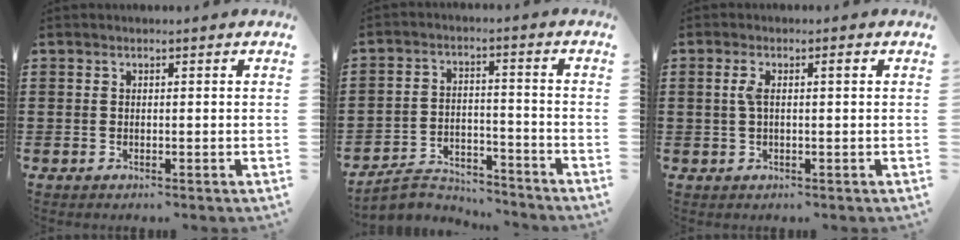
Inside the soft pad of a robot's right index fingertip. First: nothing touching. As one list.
[{"total": 5.5, "force": [-5.3, 1.4, 0.9], "torque": [-0.030, 0.011, -0.106]}, {"total": 2.7, "force": [0.3, 0.5, 2.6], "torque": [-0.057, -0.002, 0.000]}]